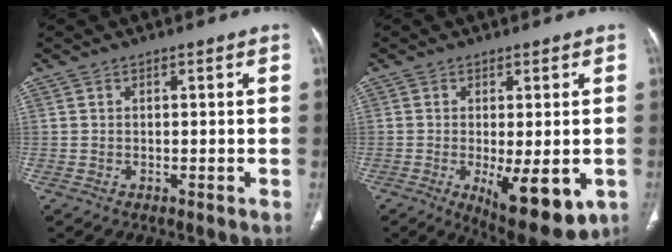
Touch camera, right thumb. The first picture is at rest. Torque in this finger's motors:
{"motor_torque": [-0.09, 0.87, 0.04, -0.03, 0.22]}